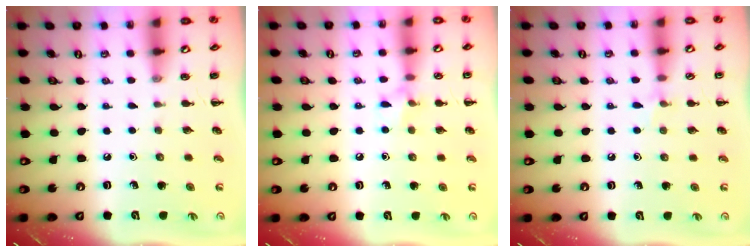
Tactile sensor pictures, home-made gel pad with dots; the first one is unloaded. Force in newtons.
{"total": 6.4, "press": 6.1, "slide": 1.8}
{"total": 5.1, "press": 4.8, "slide": 1.7}